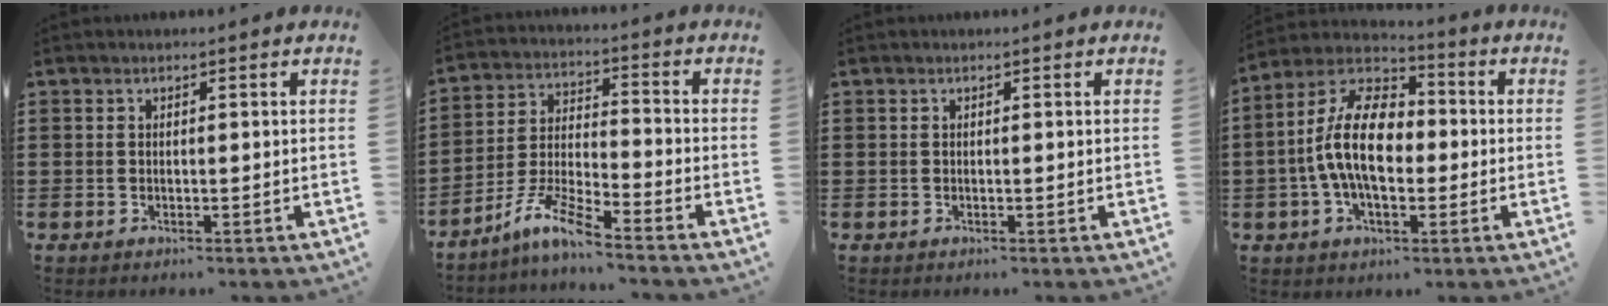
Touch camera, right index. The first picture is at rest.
{"total": 7.6, "force": [-6.3, 0.4, 4.1], "torque": [-0.102, -0.010, -0.128]}
{"total": 0.0}
{"total": 12.2, "force": [-0.7, 6.6, 10.3], "torque": [-0.242, 0.000, -0.021]}